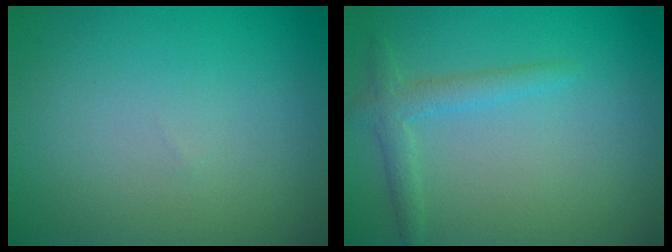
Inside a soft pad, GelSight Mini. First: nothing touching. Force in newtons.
{"total": 2.0, "press": 2.0, "slide": 0.1}